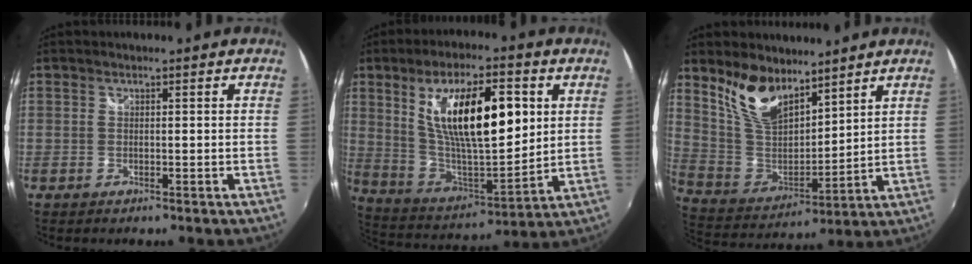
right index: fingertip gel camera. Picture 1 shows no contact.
{"total": 21.0, "force": [6.4, 7.7, 18.5], "torque": [-0.315, -0.001, 0.121]}
{"total": 13.5, "force": [9.4, 6.3, 7.4], "torque": [-0.150, 0.004, 0.193]}